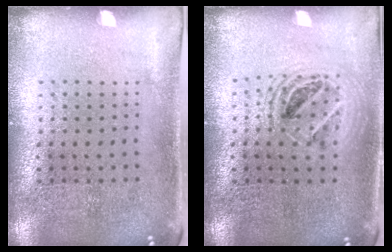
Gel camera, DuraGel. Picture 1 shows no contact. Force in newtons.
{"total": 1.5, "press": 1.3, "slide": 0.7}